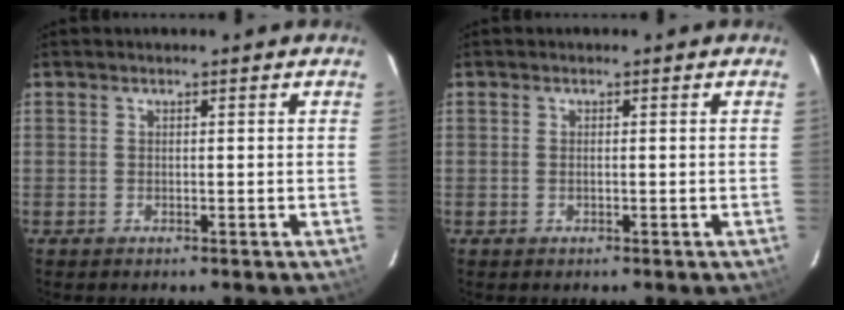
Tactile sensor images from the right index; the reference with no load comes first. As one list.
[{"total": 0.5, "force": [-0.1, 0.1, 0.5], "torque": [-0.011, 0.001, -0.003]}]